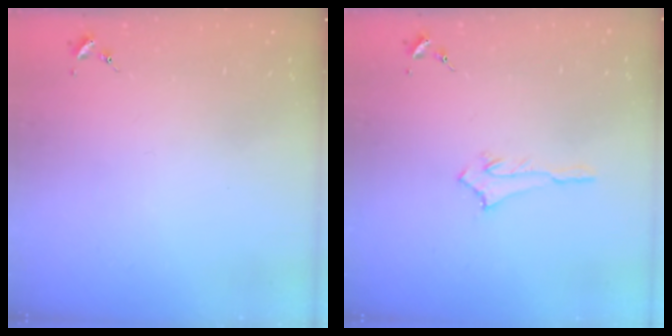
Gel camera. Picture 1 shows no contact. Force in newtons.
{"total": 2.8, "press": 2.8, "slide": 0.4}